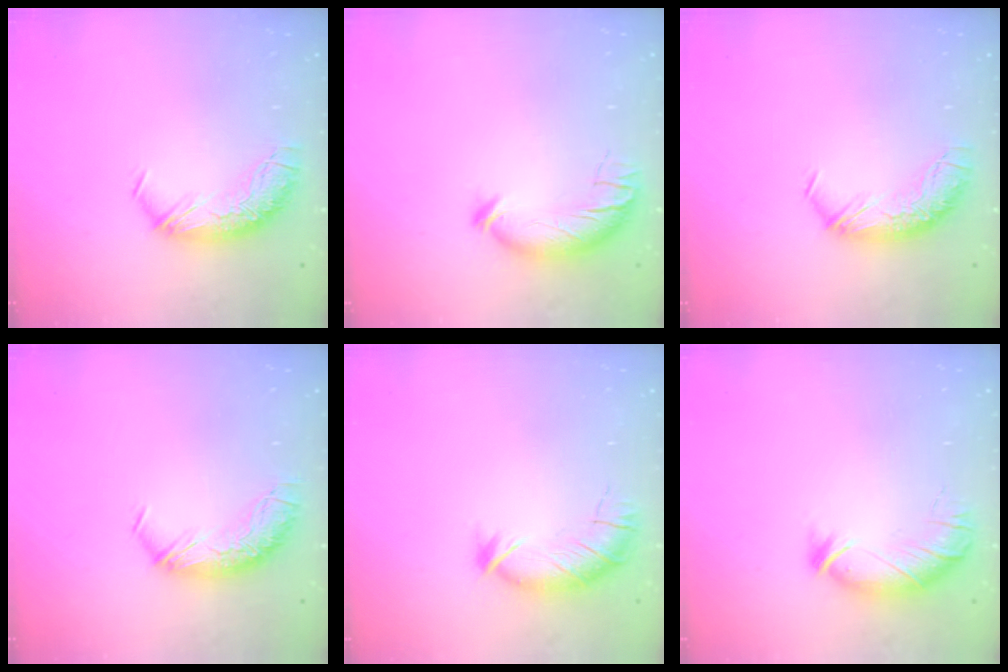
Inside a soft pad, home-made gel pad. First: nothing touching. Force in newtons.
{"total": 4.4, "press": 4.2, "slide": 1.3}
{"total": 0.0}
{"total": 0.0}
{"total": 3.8, "press": 3.8, "slide": 0.7}
{"total": 3.6, "press": 3.5, "slide": 0.8}